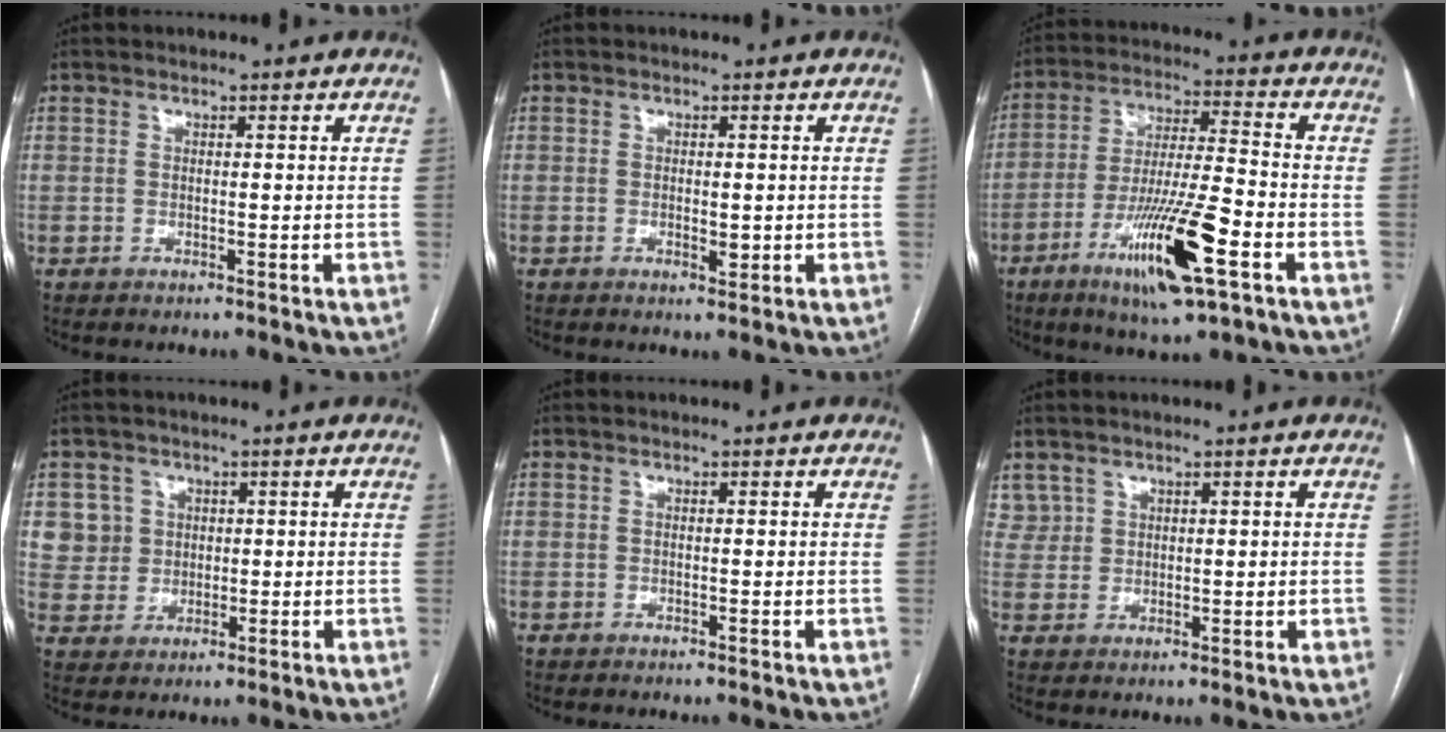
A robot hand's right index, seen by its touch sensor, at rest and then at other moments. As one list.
[{"total": 1.7, "force": [-0.3, 0.7, 1.5], "torque": [-0.024, -0.003, -0.001]}, {"total": 15.7, "force": [-7.2, 1.8, 13.8], "torque": [-0.256, -0.018, -0.122]}, {"total": 5.6, "force": [1.7, 5.3, -0.1], "torque": [0.010, 0.014, 0.038]}, {"total": 0.0}, {"total": 2.8, "force": [1.9, 2.0, 0.0], "torque": [0.008, 0.008, 0.036]}]